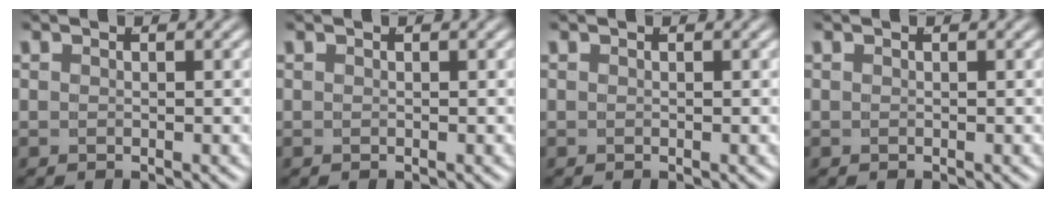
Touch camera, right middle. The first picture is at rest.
{"total": 0.0}
{"total": 0.0}
{"total": 0.0}